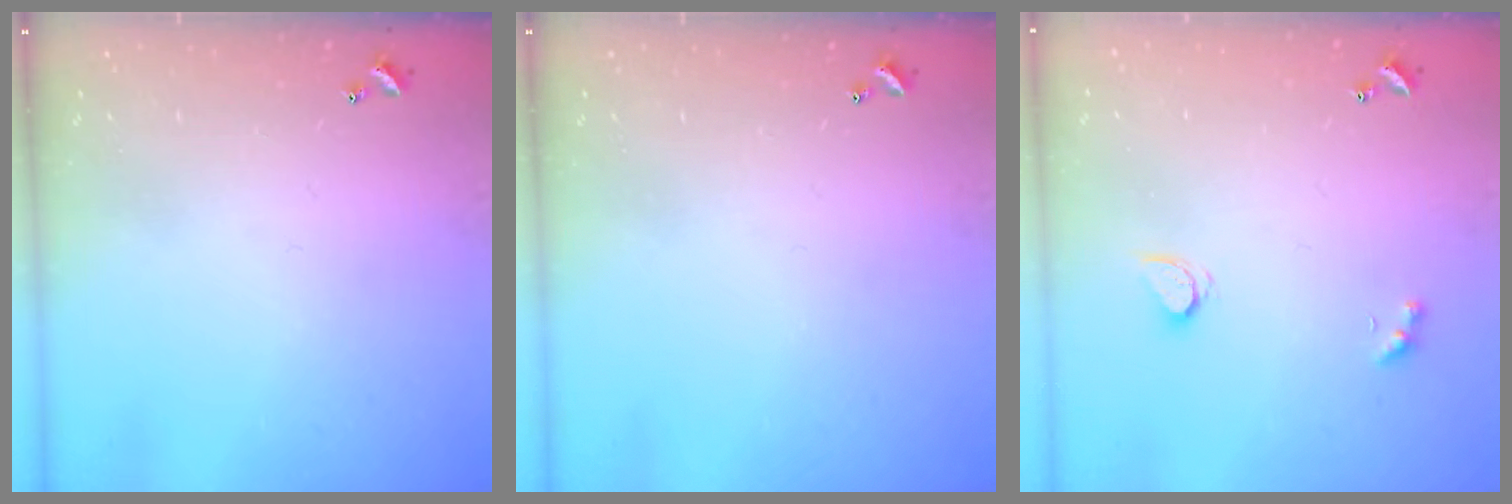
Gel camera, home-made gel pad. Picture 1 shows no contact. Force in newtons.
{"total": 0.0}
{"total": 2.3, "press": 2.3, "slide": 0.3}